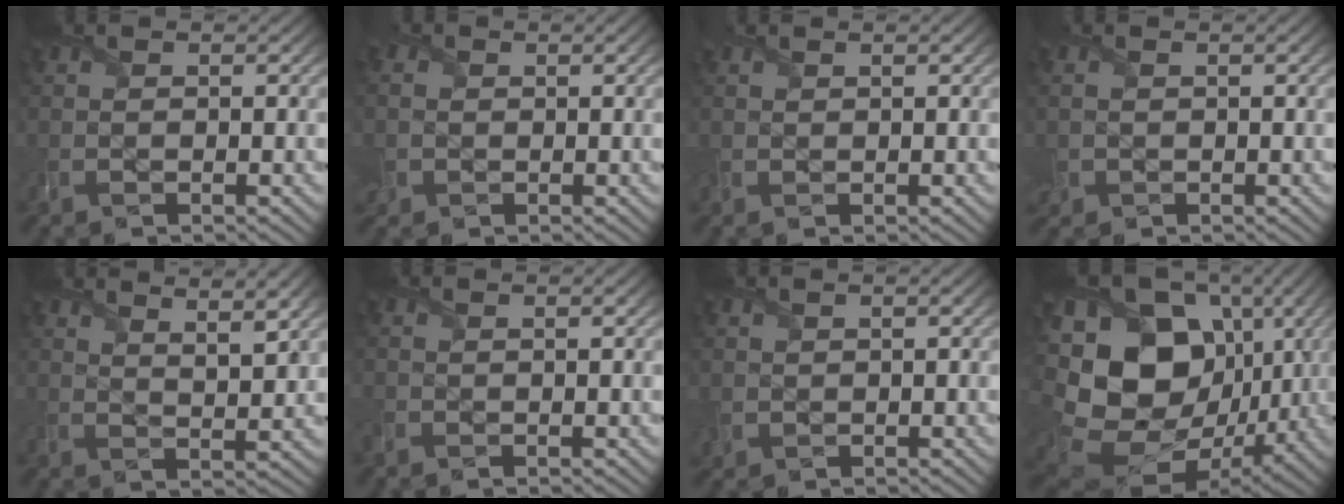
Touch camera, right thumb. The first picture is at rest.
{"total": 2.8, "force": [-0.4, 2.6, 0.9], "torque": [-0.035, -0.006, -0.008]}
{"total": 1.7, "force": [1.1, 0.8, 0.9], "torque": [-0.030, 0.008, 0.026]}
{"total": 2.4, "force": [-0.2, 2.1, 1.0], "torque": [-0.036, -0.008, -0.002]}
{"total": 6.4, "force": [4.7, 1.3, 4.1], "torque": [-0.062, -0.003, 0.071]}
{"total": 1.1, "force": [-0.1, 0.5, 1.0], "torque": [-0.029, -0.005, -0.005]}
{"total": 1.6, "force": [0.8, 1.2, 0.8], "torque": [-0.030, 0.000, 0.022]}
{"total": 20.5, "force": [1.7, 15.8, 13.0], "torque": [-0.301, -0.015, 0.060]}